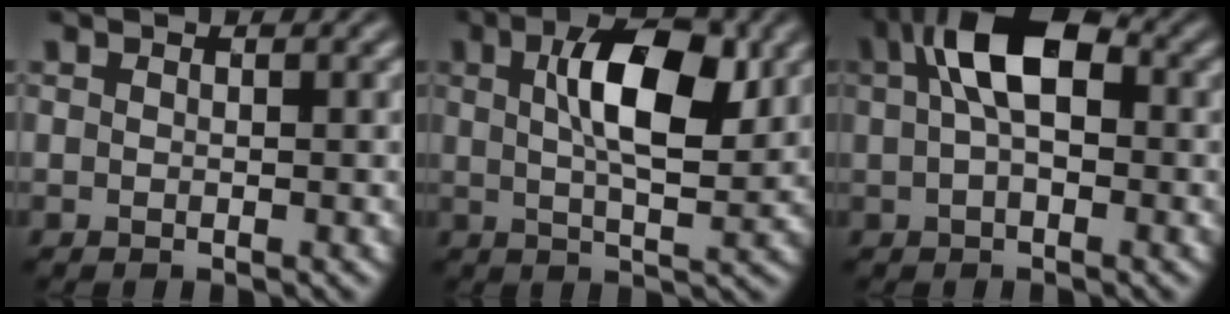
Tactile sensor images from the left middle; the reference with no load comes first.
{"total": 7.9, "force": [1.9, 3.0, 7.0], "torque": [-0.117, 0.006, 0.033]}
{"total": 6.9, "force": [1.6, 3.4, 5.8], "torque": [-0.108, 0.018, 0.021]}